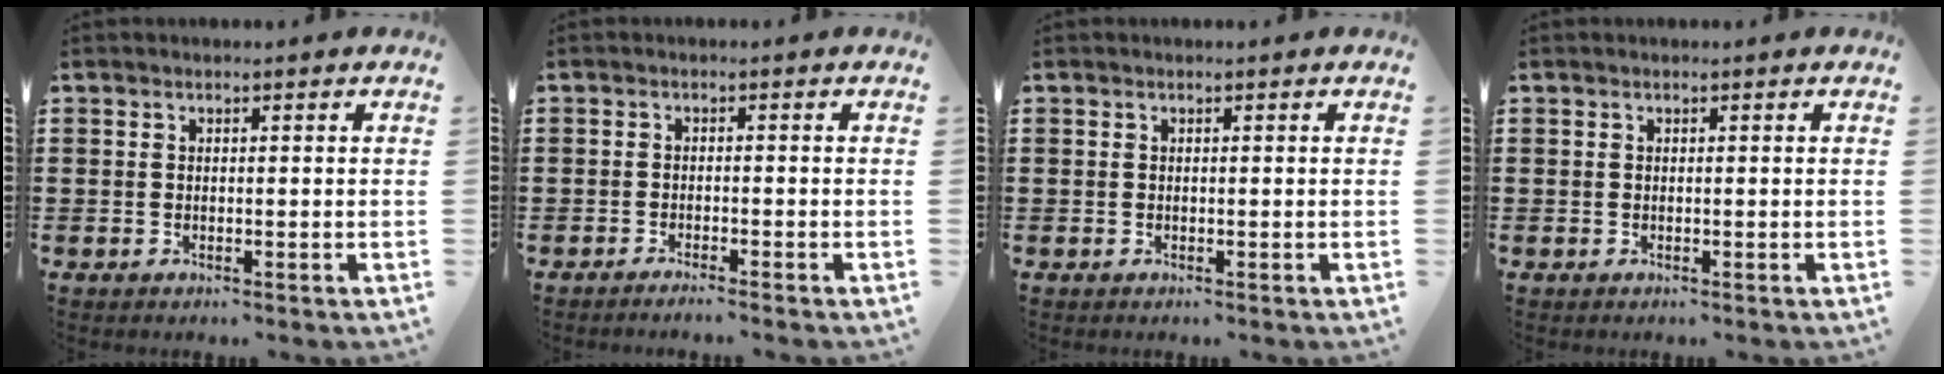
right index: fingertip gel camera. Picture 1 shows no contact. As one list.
[{"total": 1.4, "force": [-1.3, -0.2, 0.3], "torque": [-0.005, 0.002, -0.026]}, {"total": 0.0}, {"total": 0.0}]